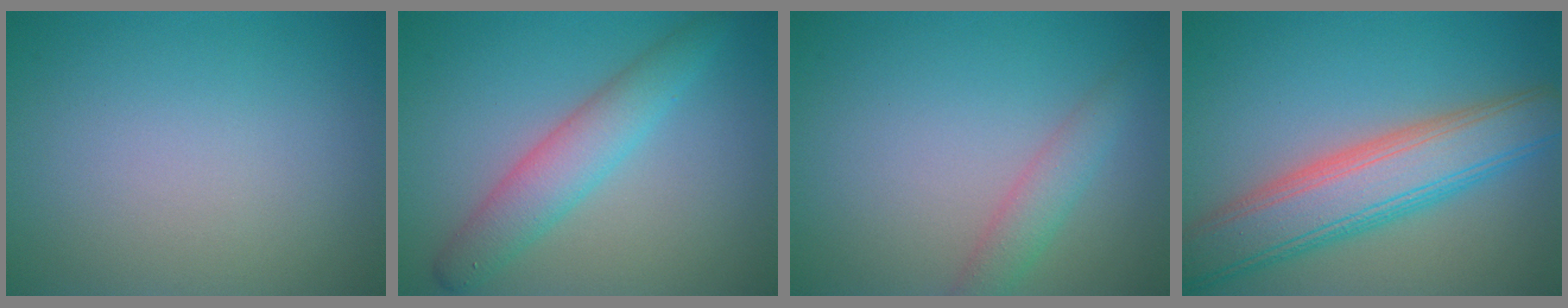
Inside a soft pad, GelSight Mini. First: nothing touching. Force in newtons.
{"total": 4.1, "press": 4.1, "slide": 0.1}
{"total": 2.2, "press": 2.2, "slide": 0.1}
{"total": 7.8, "press": 7.7, "slide": 0.4}